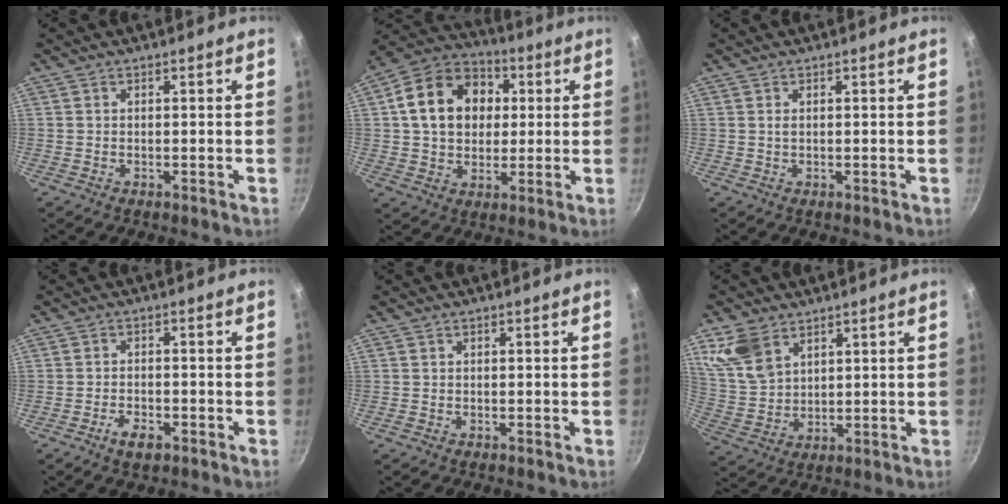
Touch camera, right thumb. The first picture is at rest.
{"total": 17.0, "force": [2.9, 13.3, 10.1], "torque": [-0.146, 0.024, 0.040]}
{"total": 0.7, "force": [0.3, 0.4, 0.6], "torque": [-0.010, 0.000, 0.005]}
{"total": 3.8, "force": [-2.2, 1.8, 2.6], "torque": [-0.045, 0.015, -0.038]}
{"total": 0.0}
{"total": 9.2, "force": [5.3, 6.0, 4.6], "torque": [-0.075, -0.021, 0.117]}